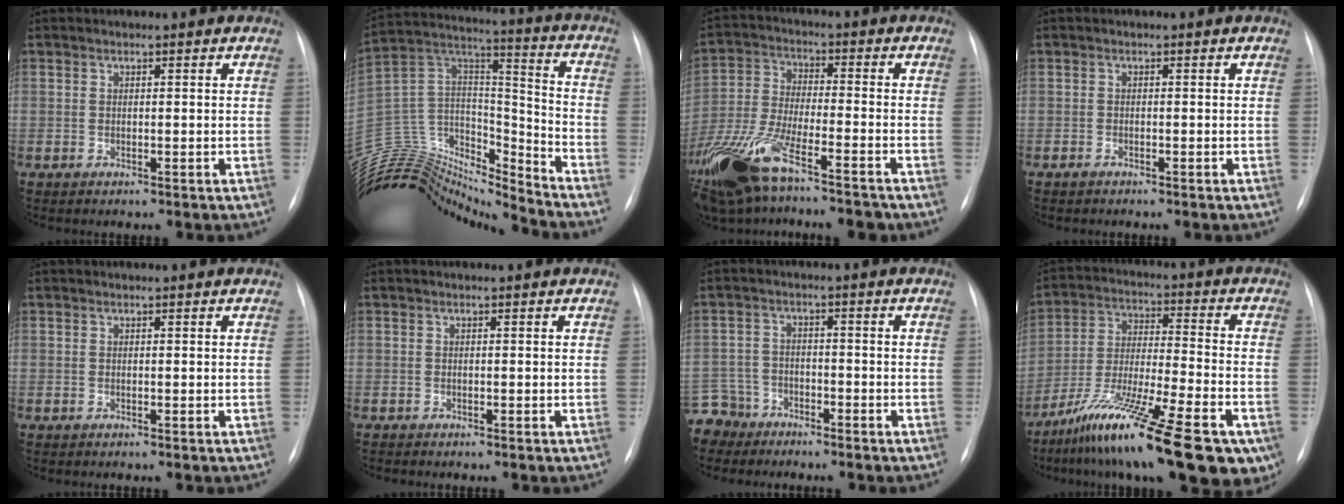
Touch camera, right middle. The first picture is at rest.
{"total": 21.7, "force": [-20.9, 4.6, 3.7], "torque": [-0.082, 0.073, -0.357]}
{"total": 17.0, "force": [-11.8, 4.5, 11.4], "torque": [-0.273, -0.026, -0.219]}
{"total": 0.6, "force": [-0.5, 0.2, 0.3], "torque": [-0.009, -0.001, -0.007]}
{"total": 0.0}
{"total": 0.0}
{"total": 6.8, "force": [-5.7, 3.6, -0.4], "torque": [0.005, 0.004, -0.111]}
{"total": 23.2, "force": [-15.2, 4.1, 17.0], "torque": [-0.238, -0.018, -0.253]}